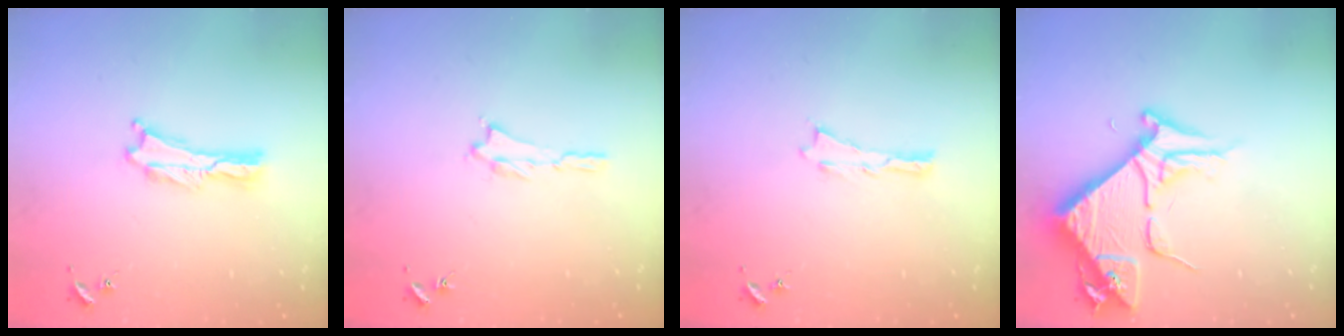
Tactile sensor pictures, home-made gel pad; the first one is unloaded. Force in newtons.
{"total": 1.2, "press": 1.2, "slide": 0.3}
{"total": 0.0}
{"total": 8.3, "press": 8.2, "slide": 0.9}